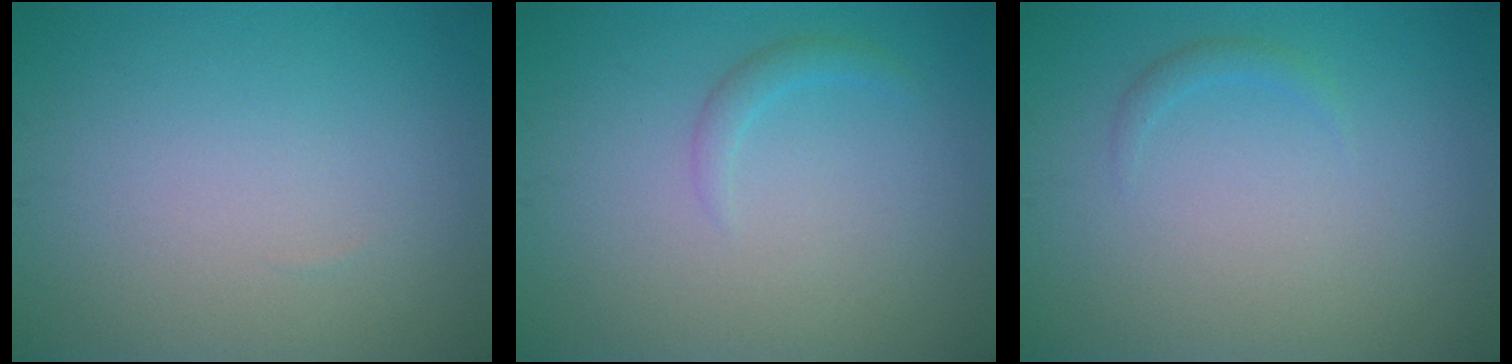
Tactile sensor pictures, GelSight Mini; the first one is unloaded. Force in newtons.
{"total": 1.2, "press": 1.1, "slide": 0.1}
{"total": 0.8, "press": 0.8, "slide": 0.1}